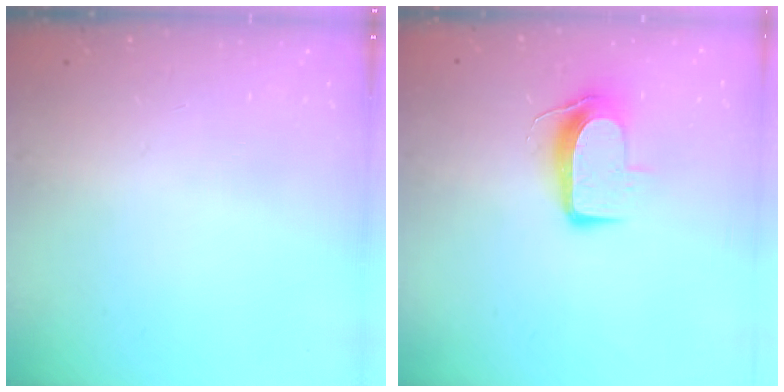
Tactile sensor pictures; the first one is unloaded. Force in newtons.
{"total": 8.8, "press": 8.7, "slide": 1.0}